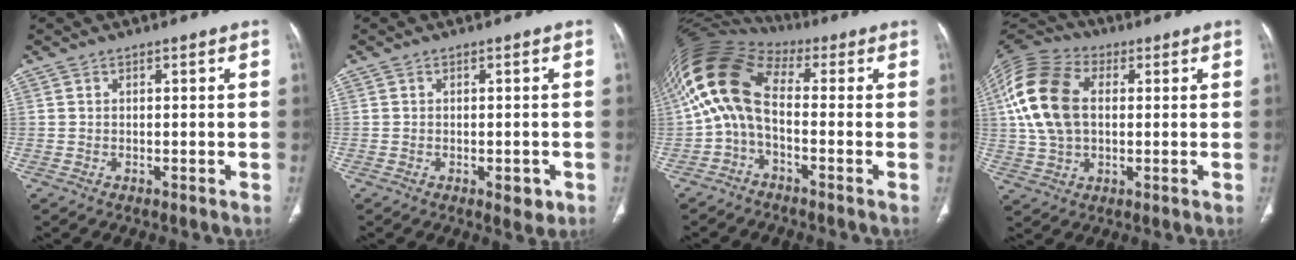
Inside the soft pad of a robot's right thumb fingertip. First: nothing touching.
{"total": 3.0, "force": [-1.1, 1.5, 2.3], "torque": [-0.019, 0.000, -0.009]}
{"total": 12.7, "force": [-0.2, 6.9, 10.6], "torque": [-0.208, 0.057, -0.018]}
{"total": 16.4, "force": [2.4, 10.6, 12.3], "torque": [-0.250, 0.021, 0.041]}